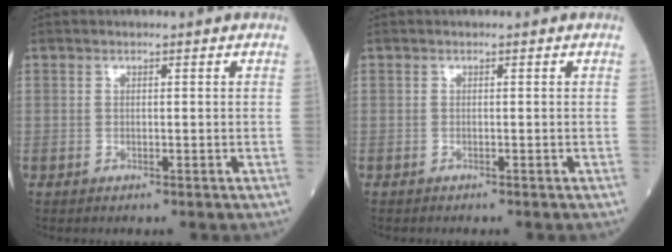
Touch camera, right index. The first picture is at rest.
{"total": 0.6, "force": [-0.5, 0.0, 0.1], "torque": [0.000, 0.000, -0.012]}